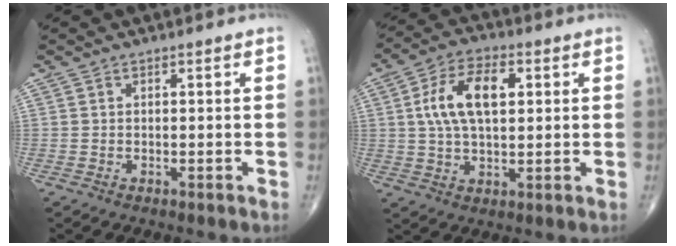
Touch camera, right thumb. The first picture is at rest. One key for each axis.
{"total": 11.9, "fx": 2.4, "fy": 6.2, "fz": 9.8, "tx": -0.175, "ty": 0.011, "tz": 0.040}